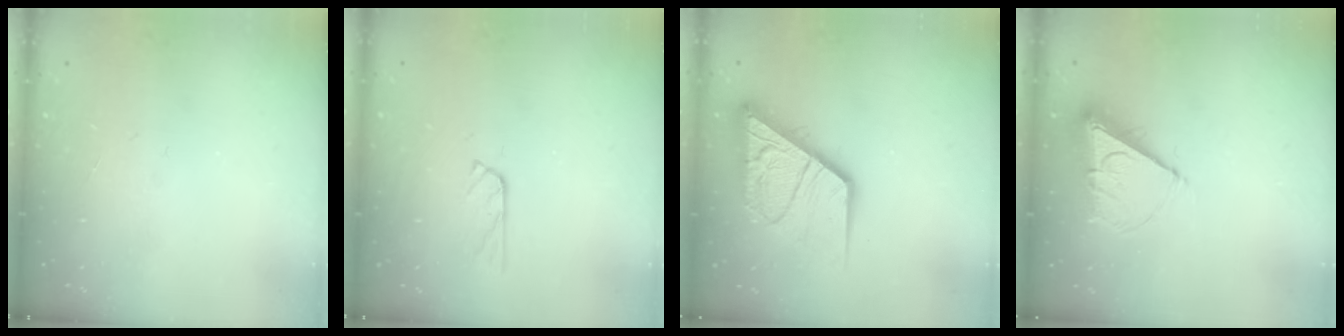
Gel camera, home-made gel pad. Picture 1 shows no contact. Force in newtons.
{"total": 3.9, "press": 3.9, "slide": 0.4}
{"total": 16.9, "press": 16.8, "slide": 1.8}
{"total": 8.4, "press": 8.4, "slide": 0.5}